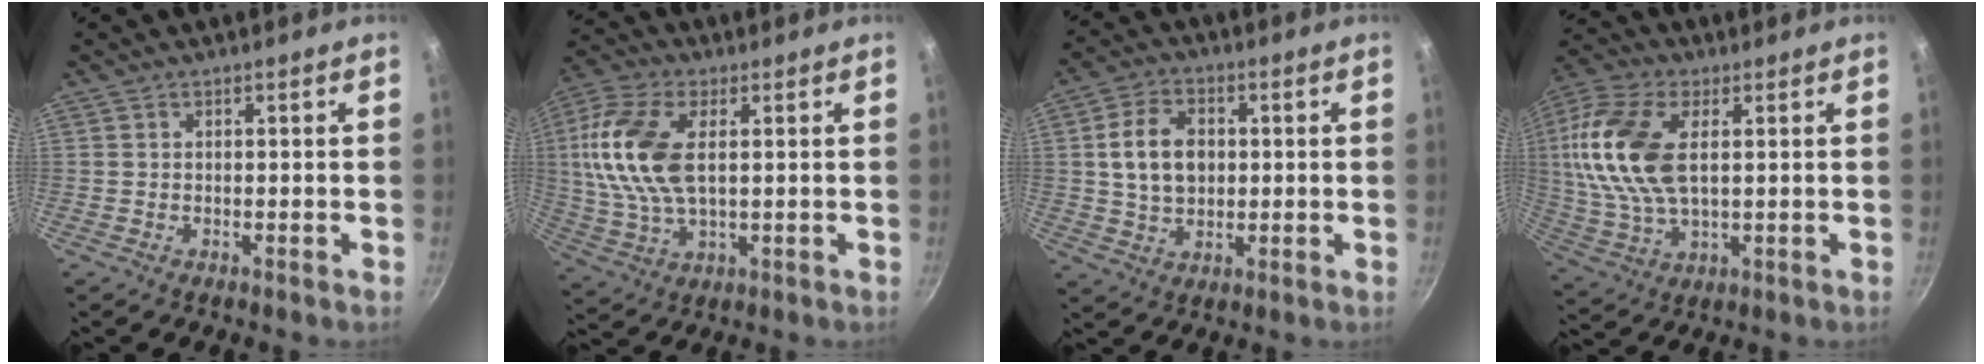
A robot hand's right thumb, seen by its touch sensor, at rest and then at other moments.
{"total": 15.5, "force": [2.7, 8.2, 12.8], "torque": [-0.262, 0.005, 0.047]}
{"total": 9.9, "force": [1.1, 7.1, 6.8], "torque": [-0.104, 0.007, 0.019]}
{"total": 18.0, "force": [3.4, 9.9, 14.6], "torque": [-0.302, 0.003, 0.063]}